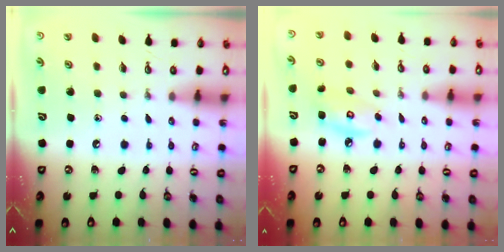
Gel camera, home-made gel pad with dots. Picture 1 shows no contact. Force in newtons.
{"total": 6.2, "press": 6.2, "slide": 0.2}